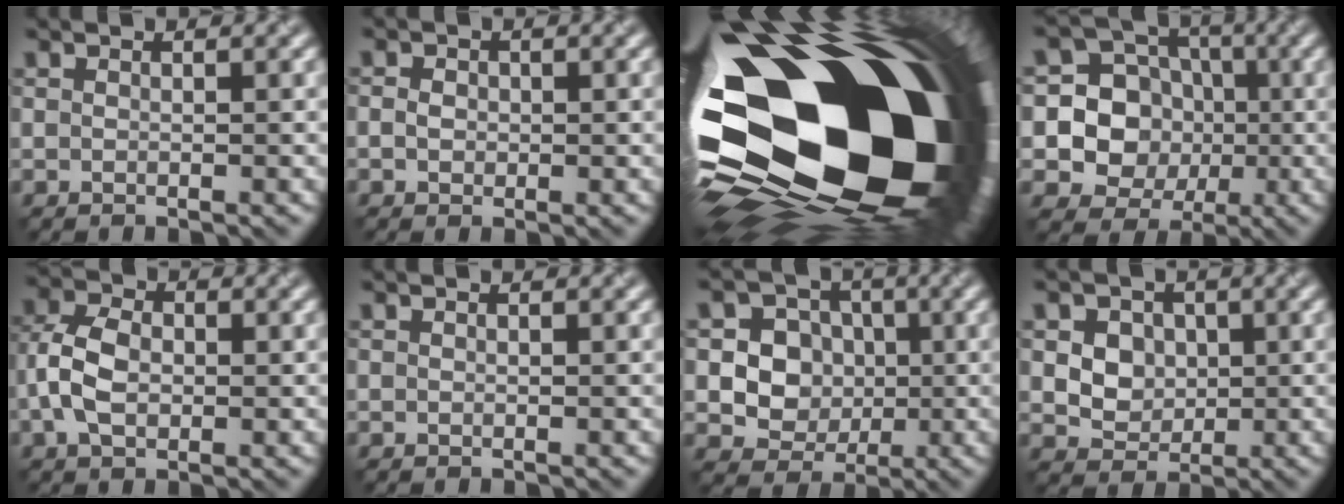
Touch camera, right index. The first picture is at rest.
{"total": 1.3, "force": [-0.2, 1.2, 0.6], "torque": [-0.014, -0.002, -0.008]}
{"total": 23.0, "force": [-0.9, 13.7, 18.5], "torque": [-0.280, -0.025, -0.031]}
{"total": 9.6, "force": [-0.8, 9.1, 2.9], "torque": [-0.072, 0.019, -0.033]}
{"total": 4.8, "force": [-0.8, 3.2, 3.5], "torque": [-0.083, 0.002, -0.022]}
{"total": 0.0}
{"total": 6.5, "force": [0.2, 5.9, 2.5], "torque": [-0.025, 0.013, -0.007]}
{"total": 6.0, "force": [1.6, 4.9, 2.9], "torque": [-0.052, 0.016, 0.024]}